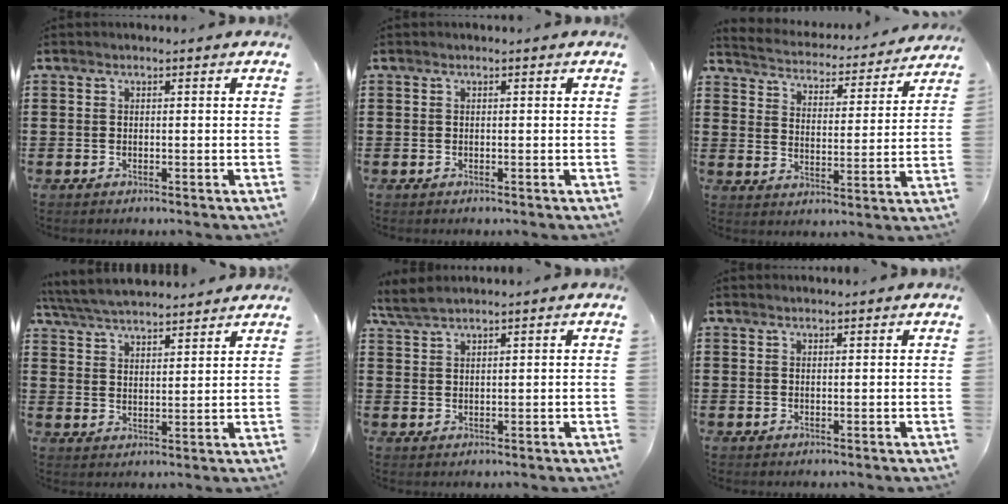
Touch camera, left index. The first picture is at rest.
{"total": 0.0}
{"total": 3.4, "force": [3.4, -0.1, -0.1], "torque": [-0.022, -0.036, 0.051]}
{"total": 5.3, "force": [5.1, 0.6, 1.4], "torque": [-0.047, -0.018, 0.092]}
{"total": 2.8, "force": [2.3, 0.3, 1.5], "torque": [-0.036, 0.001, 0.045]}
{"total": 0.6, "force": [0.5, 0.0, 0.3], "torque": [-0.006, -0.002, 0.011]}